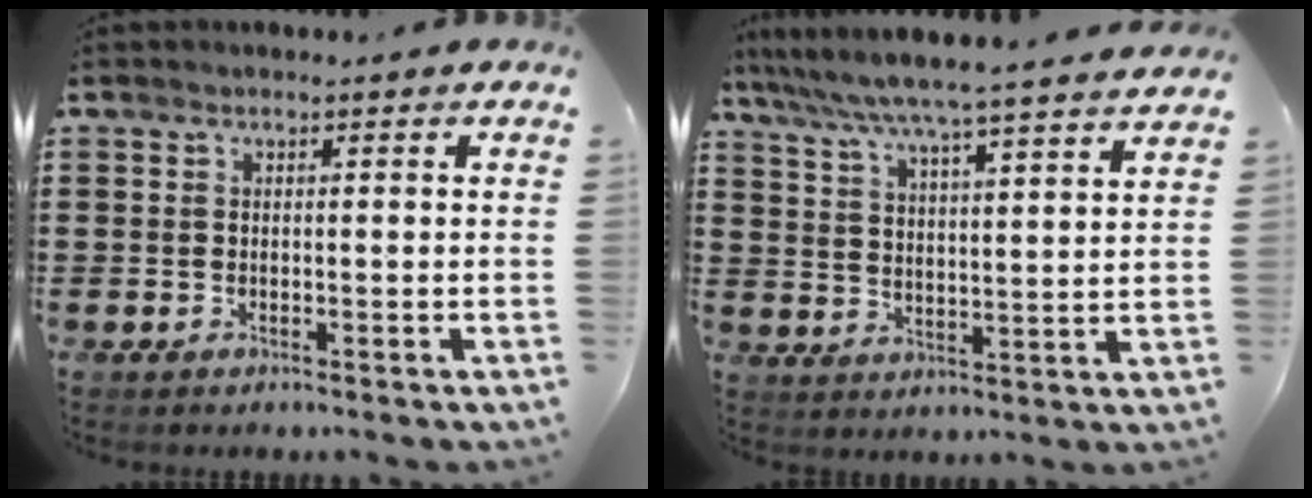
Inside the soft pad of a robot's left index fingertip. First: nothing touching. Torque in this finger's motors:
{"motor_torque": [2.14, 0.00, 0.21, 0.00]}